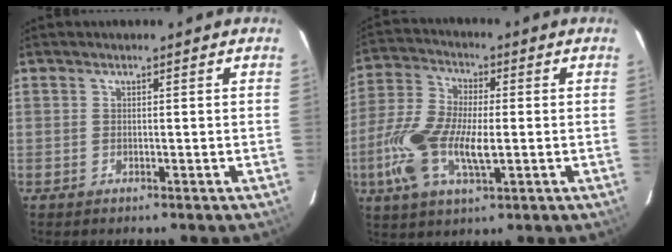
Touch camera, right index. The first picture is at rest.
{"total": 13.8, "force": [-3.0, 6.0, 12.1], "torque": [-0.267, -0.001, -0.063]}